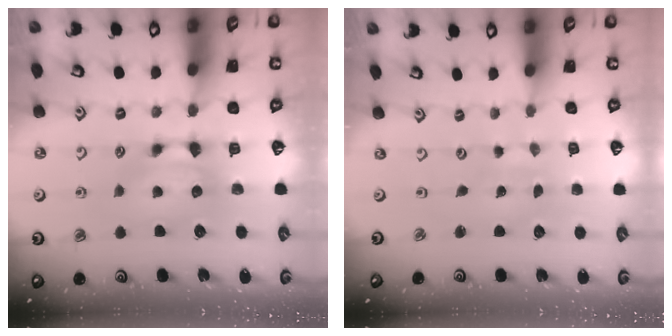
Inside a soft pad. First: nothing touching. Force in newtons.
{"total": 6.7, "press": 6.6, "slide": 0.5}